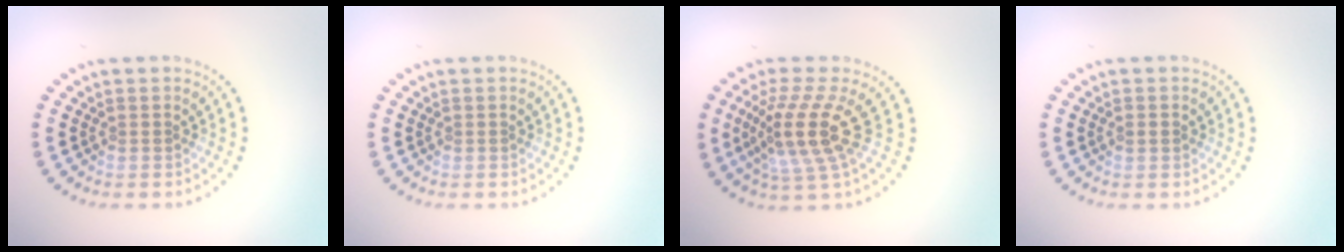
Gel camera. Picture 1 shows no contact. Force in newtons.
{"total": 0.0}
{"total": 5.1, "press": 3.7, "slide": 3.4}
{"total": 0.9, "press": 0.9, "slide": 0.1}